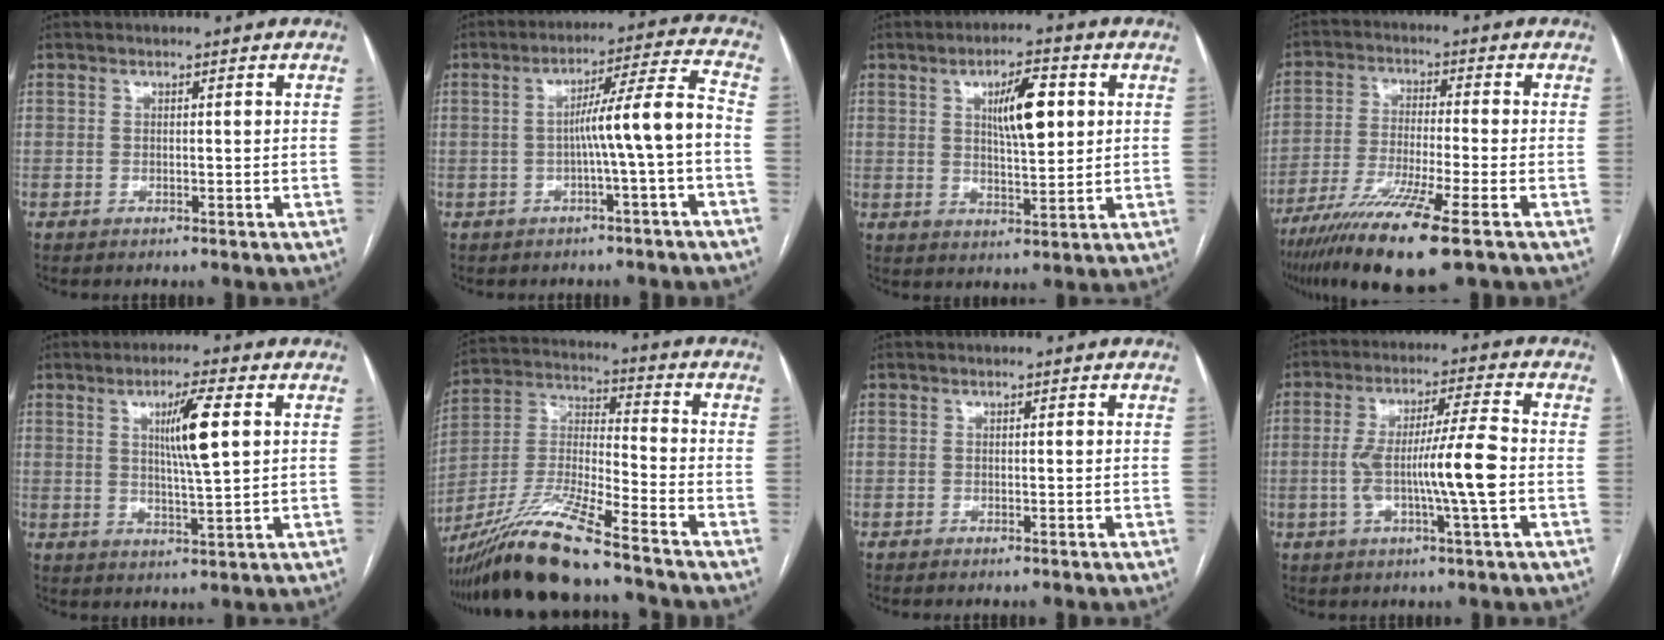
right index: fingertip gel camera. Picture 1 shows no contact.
{"total": 8.7, "force": [-1.8, -1.3, 8.4], "torque": [-0.130, 0.025, -0.023]}
{"total": 8.1, "force": [2.3, 2.0, 7.5], "torque": [-0.125, 0.007, 0.042]}
{"total": 13.9, "force": [-8.8, -0.1, 10.8], "torque": [-0.216, -0.038, -0.156]}
{"total": 7.5, "force": [2.1, 0.0, 7.2], "torque": [-0.127, -0.004, 0.036]}
{"total": 15.5, "force": [-12.4, -0.2, 9.3], "torque": [-0.194, -0.022, -0.232]}
{"total": 0.0}
{"total": 10.8, "force": [-1.7, -0.3, 10.6], "torque": [-0.197, 0.005, -0.033]}